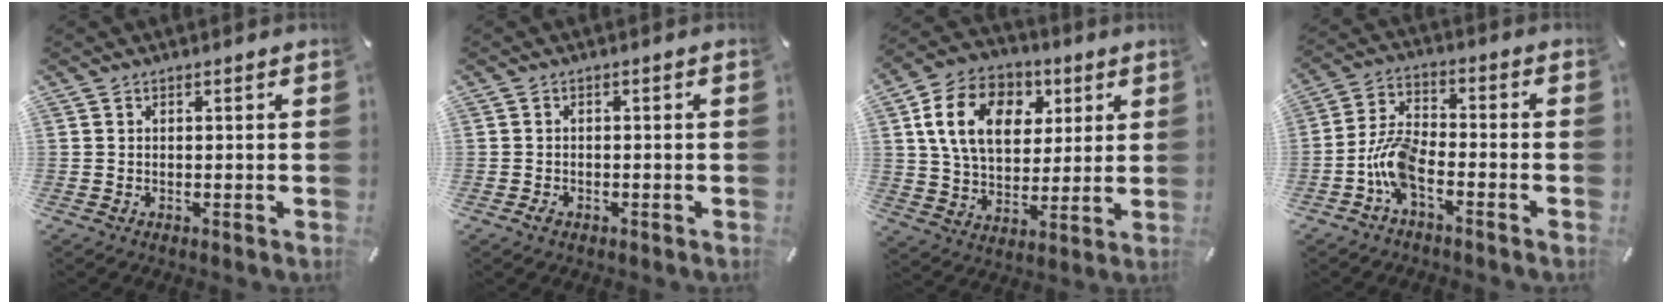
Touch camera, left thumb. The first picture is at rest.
{"total": 1.4, "force": [-0.8, 0.9, 0.7], "torque": [-0.013, 0.005, -0.016]}
{"total": 15.8, "force": [5.2, 11.7, 9.1], "torque": [-0.159, 0.002, 0.097]}
{"total": 8.5, "force": [-4.5, 3.6, 6.3], "torque": [-0.148, 0.007, -0.085]}